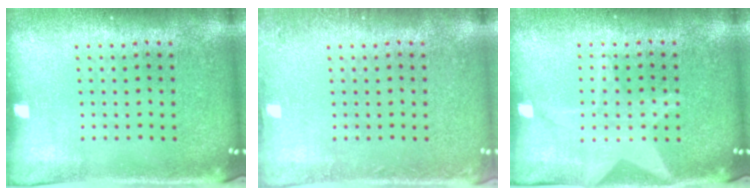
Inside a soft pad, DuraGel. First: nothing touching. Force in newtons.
{"total": 1.1, "press": 1.1, "slide": 0.1}
{"total": 2.5, "press": 2.5, "slide": 0.3}